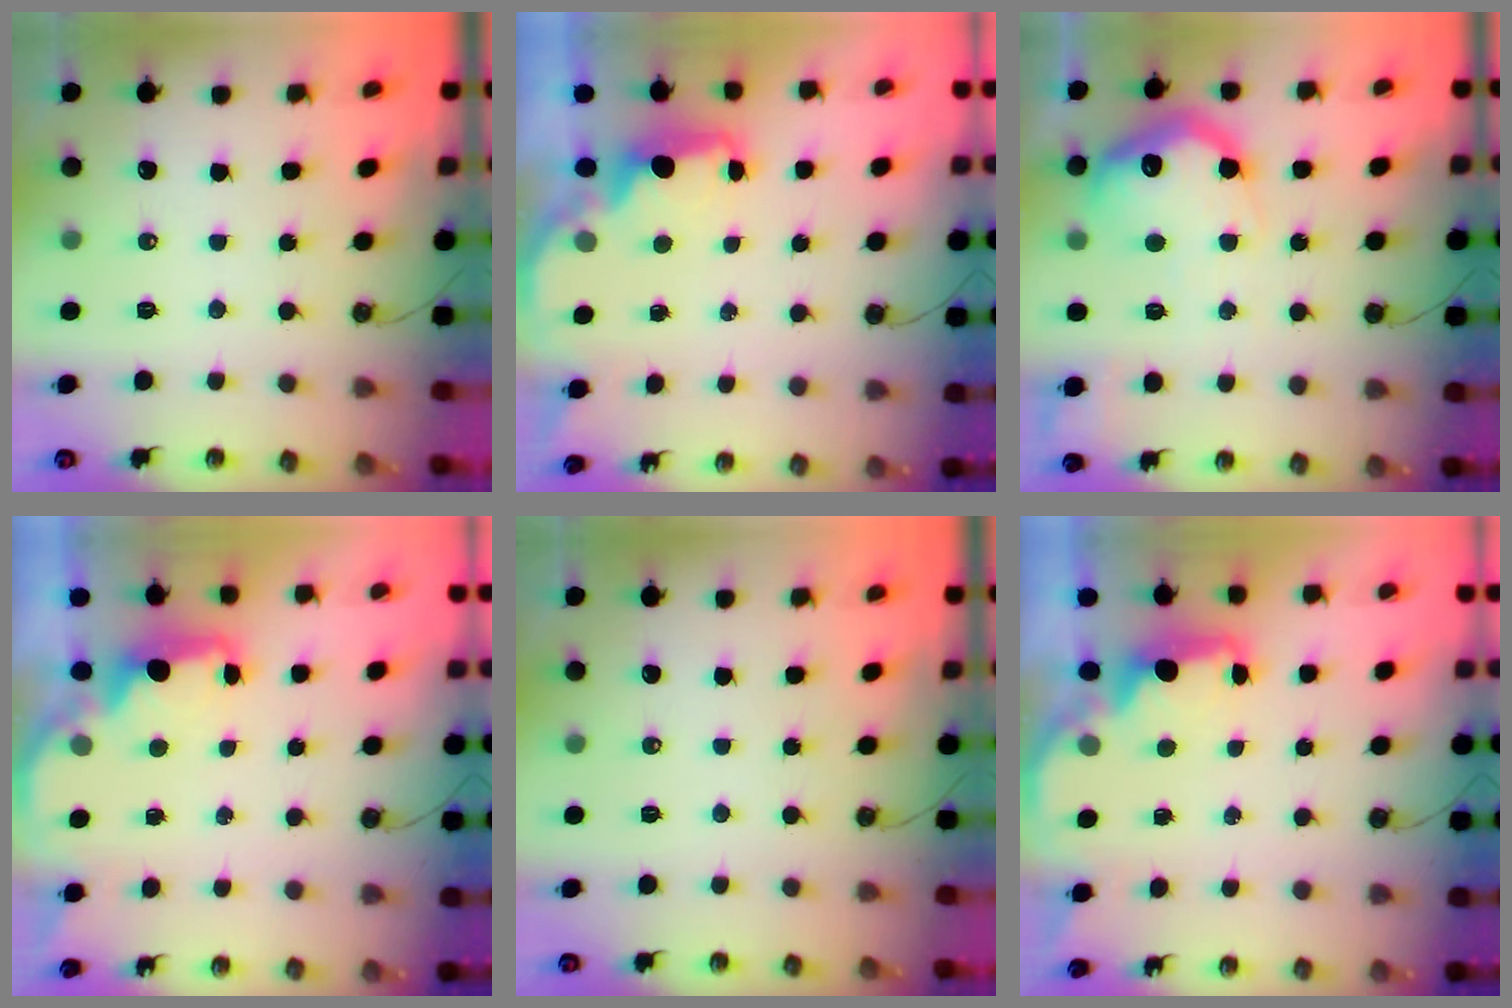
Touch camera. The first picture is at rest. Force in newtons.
{"total": 2.1, "press": 2.1, "slide": 0.6}
{"total": 20.9, "press": 20.9, "slide": 1.4}
{"total": 2.3, "press": 2.2, "slide": 0.8}
{"total": 0.0}
{"total": 2.3, "press": 2.2, "slide": 0.8}